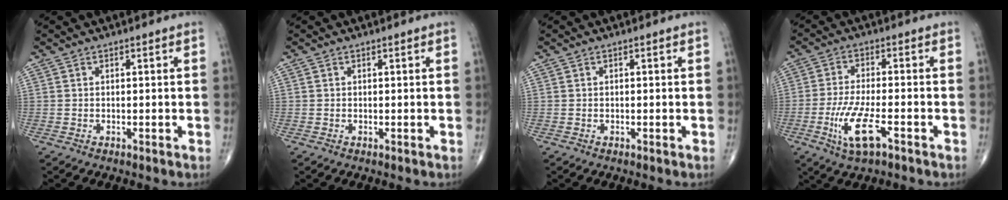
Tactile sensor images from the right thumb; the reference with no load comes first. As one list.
[{"total": 0.0}, {"total": 0.0}, {"total": 9.1, "force": [-3.9, 2.6, 7.8], "torque": [-0.165, 0.007, -0.069]}]